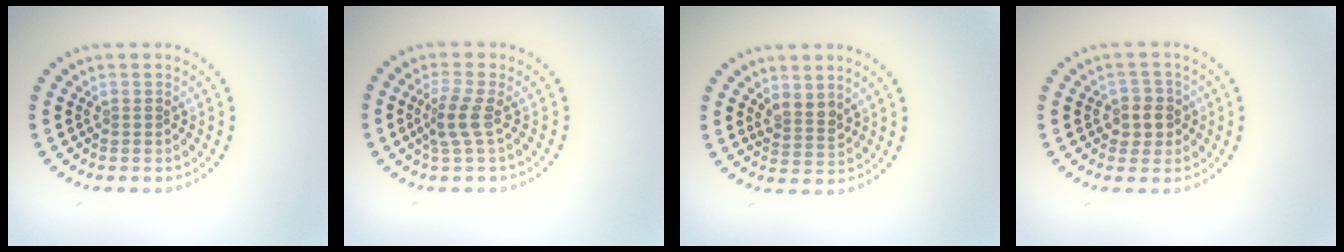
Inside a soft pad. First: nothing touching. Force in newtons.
{"total": 2.2, "press": 1.8, "slide": 1.4}
{"total": 2.1, "press": 1.7, "slide": 1.1}
{"total": 2.5, "press": 2.2, "slide": 1.1}